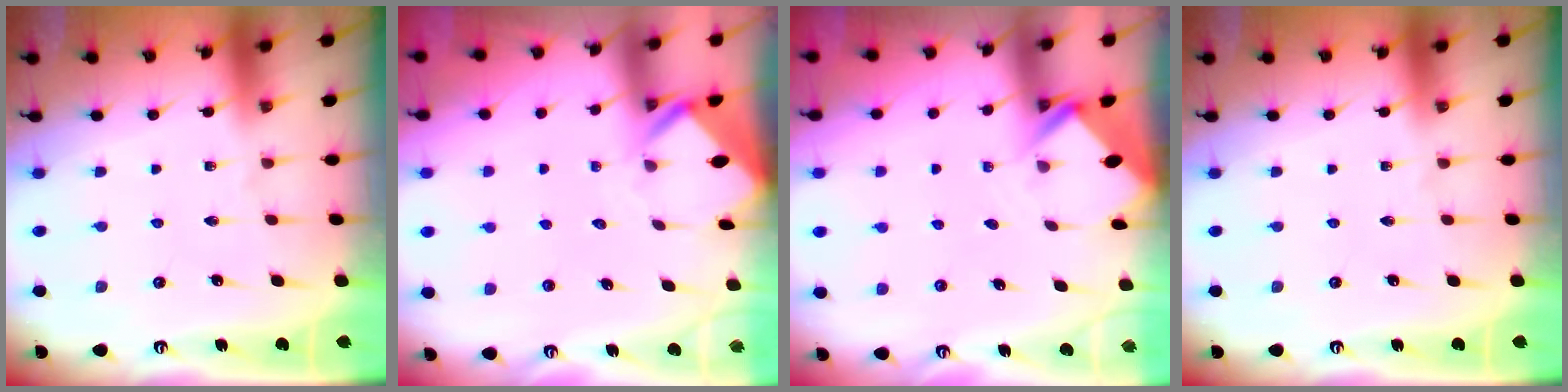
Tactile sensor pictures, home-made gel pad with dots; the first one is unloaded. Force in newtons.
{"total": 3.1, "press": 3.1, "slide": 0.3}
{"total": 2.8, "press": 2.8, "slide": 0.2}
{"total": 0.0}